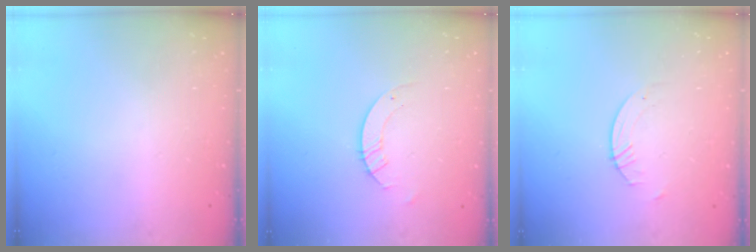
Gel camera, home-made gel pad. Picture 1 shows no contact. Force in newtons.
{"total": 3.2, "press": 3.2, "slide": 0.3}
{"total": 0.8, "press": 0.8, "slide": 0.2}